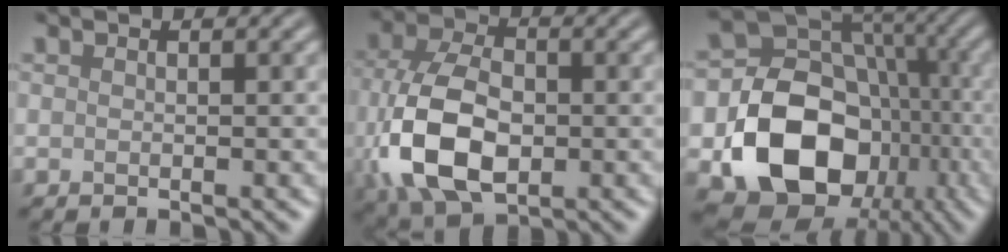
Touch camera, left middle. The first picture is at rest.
{"total": 10.5, "force": [-1.8, 6.7, 7.8], "torque": [-0.190, -0.008, -0.041]}
{"total": 16.3, "force": [-4.4, 13.3, 8.4], "torque": [-0.132, -0.023, -0.085]}